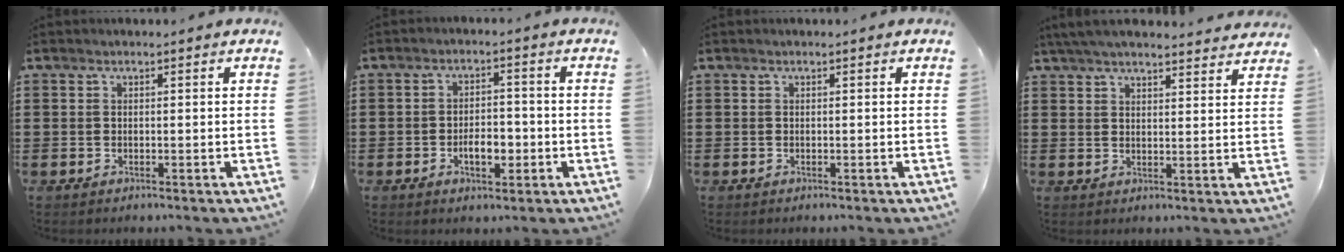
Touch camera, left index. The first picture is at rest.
{"total": 4.6, "force": [-1.5, 2.3, 3.6], "torque": [-0.057, 0.003, -0.029]}
{"total": 0.0}
{"total": 4.5, "force": [4.3, 0.1, 1.4], "torque": [-0.041, -0.012, 0.080]}